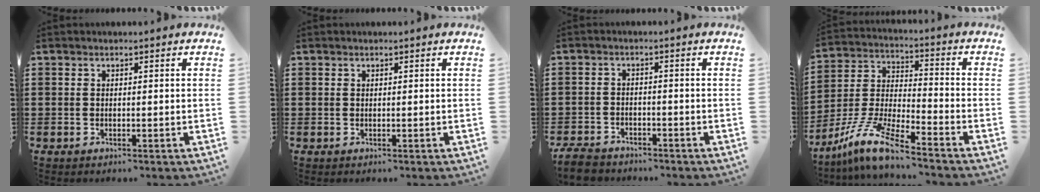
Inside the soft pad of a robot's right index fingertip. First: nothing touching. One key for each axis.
{"total": 0.0}
{"total": 3.4, "fx": -3.2, "fy": 0.9, "fz": 0.8, "tx": -0.030, "ty": 0.000, "tz": -0.070}
{"total": 9.6, "fx": -8.0, "fy": 0.7, "fz": 5.3, "tx": -0.135, "ty": -0.002, "tz": -0.167}